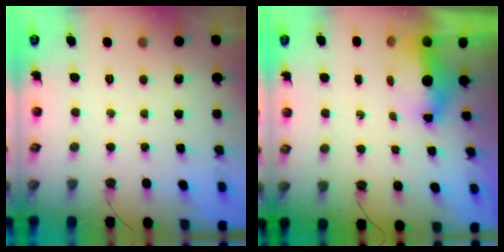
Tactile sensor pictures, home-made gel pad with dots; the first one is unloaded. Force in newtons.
{"total": 14.2, "press": 7.5, "slide": 12.0}